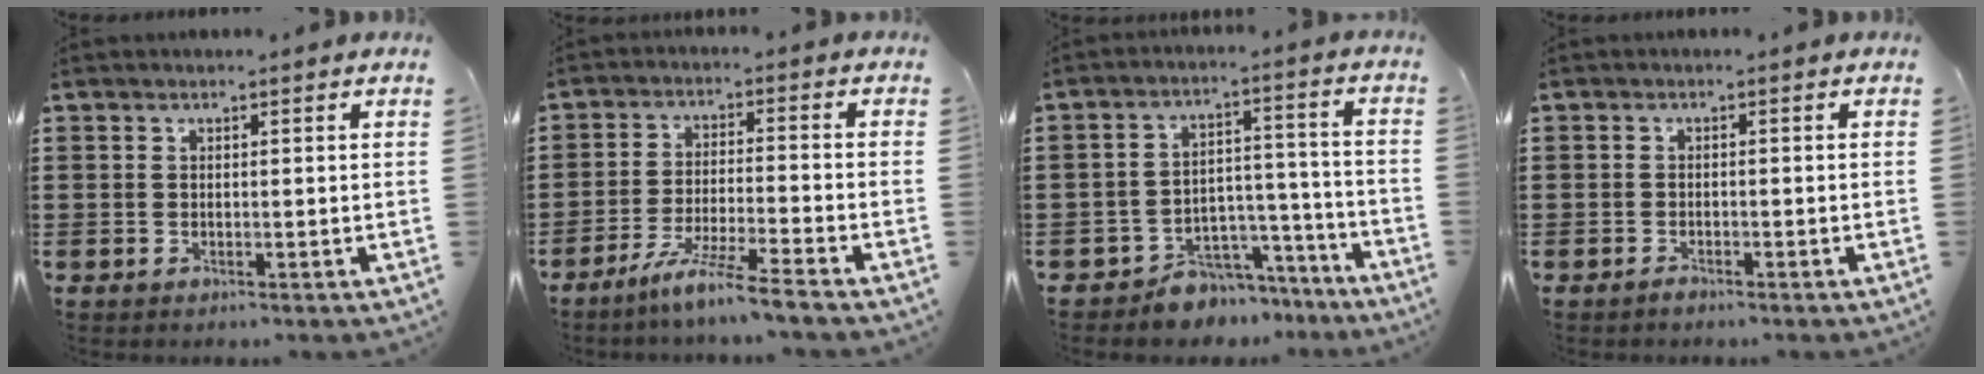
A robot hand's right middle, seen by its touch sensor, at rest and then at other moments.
{"total": 6.8, "force": [-5.8, -0.6, 3.4], "torque": [-0.071, -0.017, -0.114]}
{"total": 6.1, "force": [-5.7, 2.3, 0.5], "torque": [-0.012, 0.025, -0.111]}
{"total": 1.0, "force": [-0.9, 0.4, 0.2], "torque": [-0.006, 0.001, -0.020]}